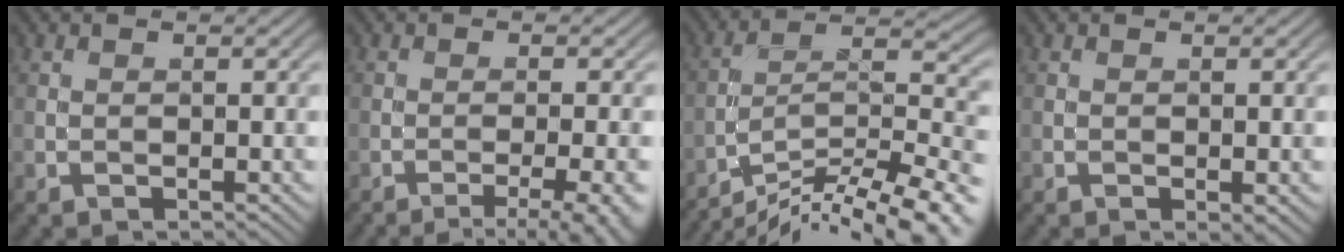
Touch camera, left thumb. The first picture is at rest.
{"total": 7.5, "force": [-4.8, 1.7, 5.5], "torque": [-0.070, 0.002, -0.055]}
{"total": 16.5, "force": [-13.4, 4.1, 8.7], "torque": [-0.127, -0.002, -0.205]}
{"total": 1.4, "force": [-0.5, 0.6, 1.2], "torque": [-0.016, 0.000, -0.008]}